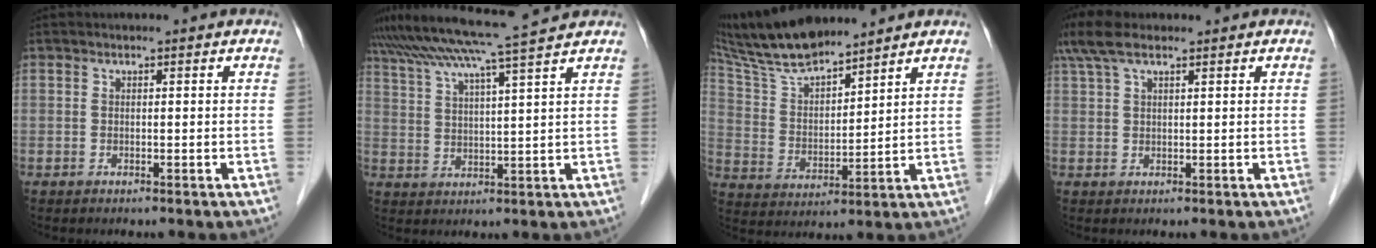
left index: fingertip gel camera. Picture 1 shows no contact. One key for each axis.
{"total": 13.7, "fx": 11.4, "fy": -1.8, "fz": 7.4, "tx": -0.135, "ty": 0.006, "tz": 0.171}
{"total": 12.0, "fx": 10.7, "fy": 1.5, "fz": 5.1, "tx": -0.112, "ty": 0.014, "tz": 0.208}
{"total": 6.5, "fx": 4.7, "fy": 1.9, "fz": 4.1, "tx": -0.097, "ty": 0.034, "tz": 0.092}